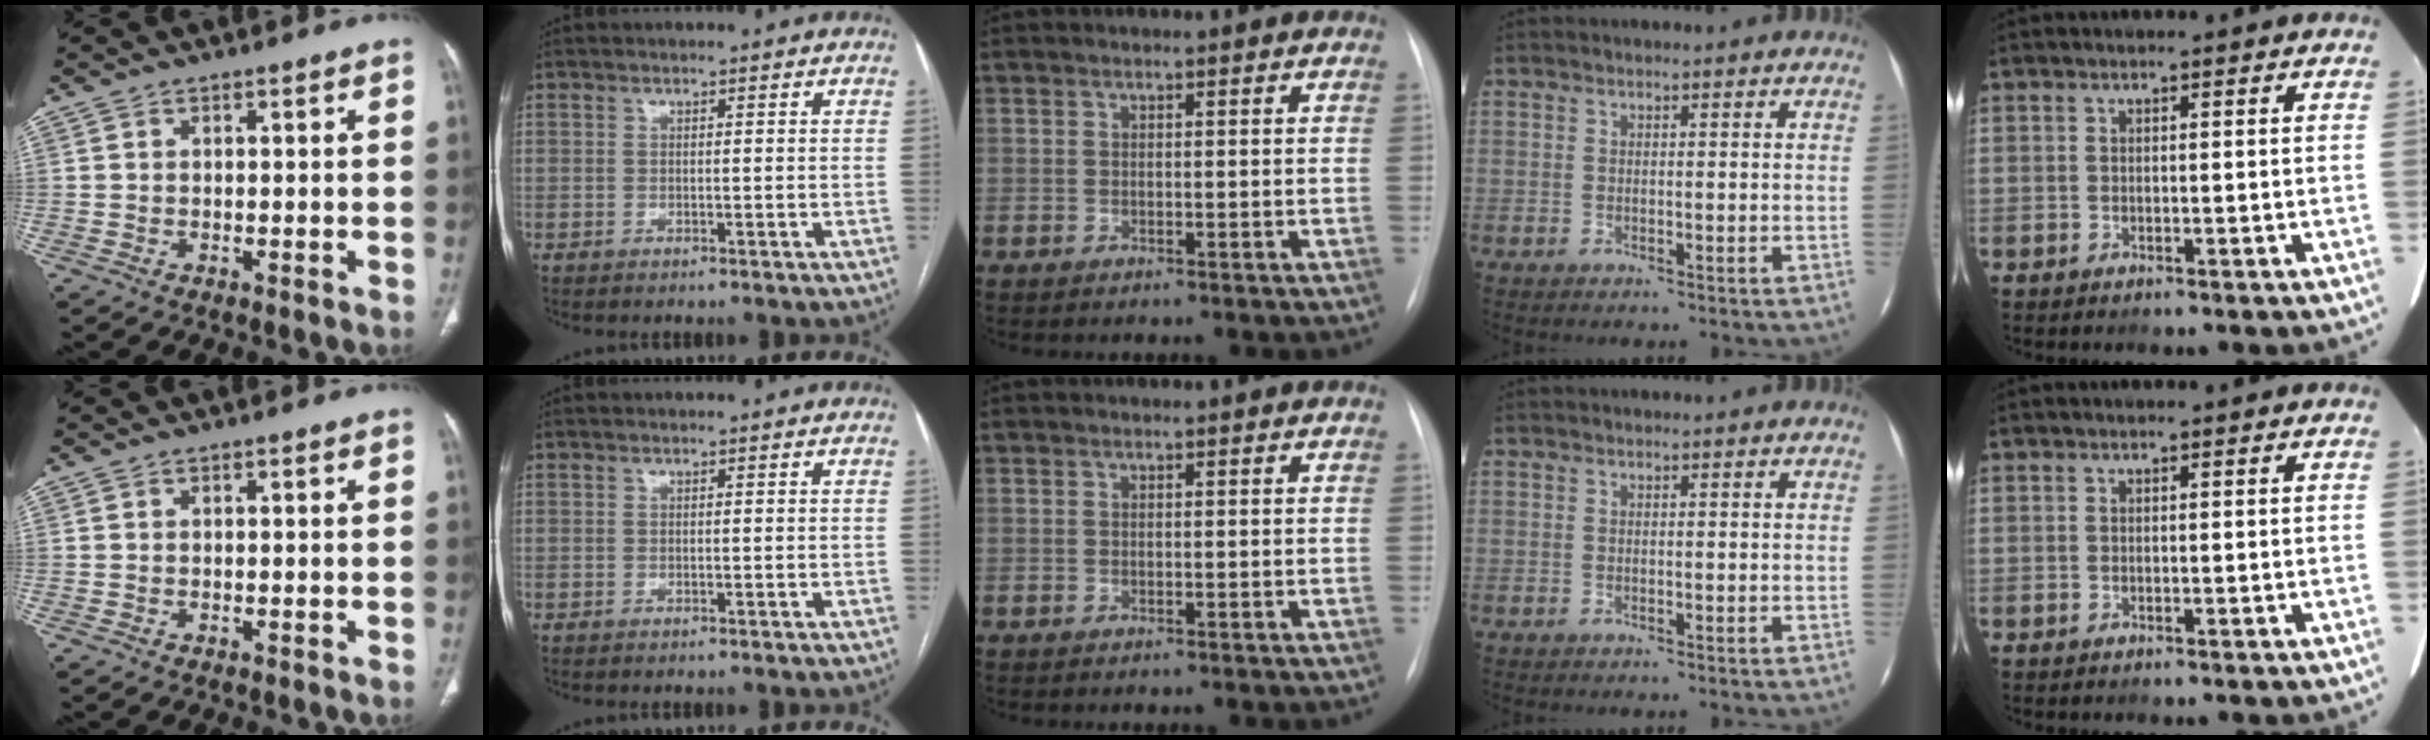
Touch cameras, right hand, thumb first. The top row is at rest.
{}